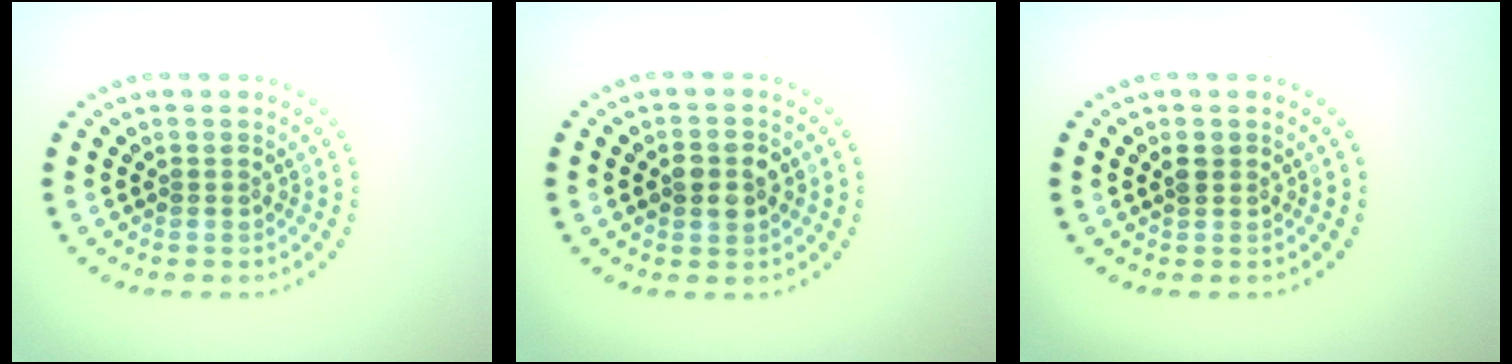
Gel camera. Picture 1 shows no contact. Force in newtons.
{"total": 2.9, "press": 2.9, "slide": 0.1}
{"total": 1.3, "press": 1.2, "slide": 0.6}